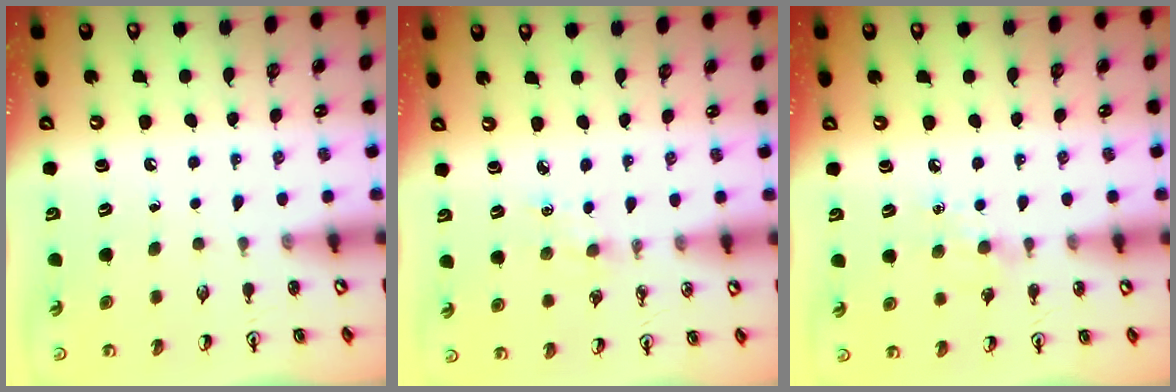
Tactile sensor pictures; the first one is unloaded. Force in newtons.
{"total": 2.7, "press": 2.7, "slide": 0.4}
{"total": 4.7, "press": 4.6, "slide": 0.8}